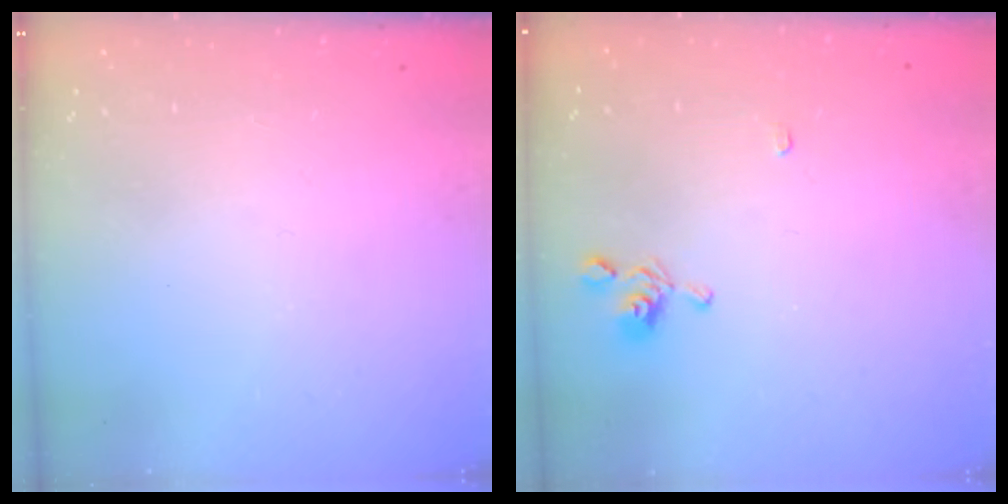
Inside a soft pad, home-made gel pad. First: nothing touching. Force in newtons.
{"total": 2.2, "press": 2.2, "slide": 0.2}